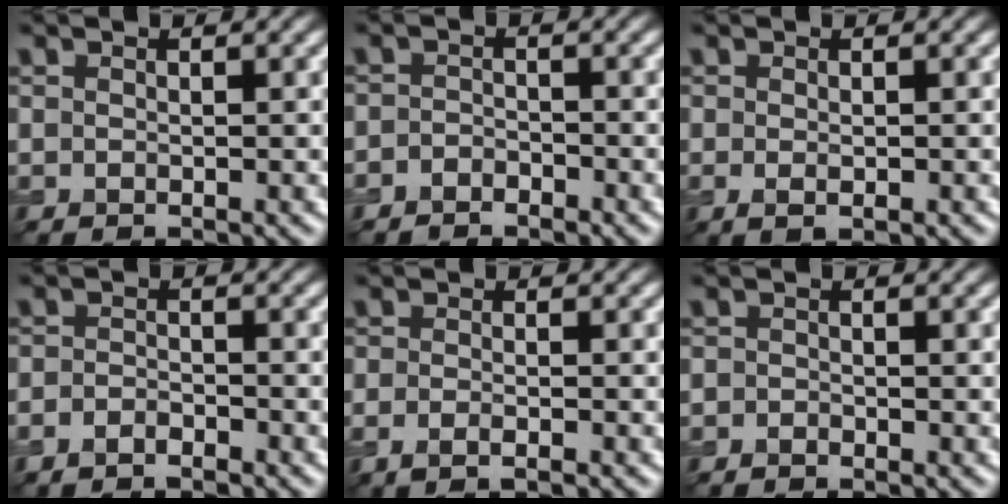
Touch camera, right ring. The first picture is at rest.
{"total": 1.4, "force": [-1.3, 0.5, 0.0], "torque": [0.002, 0.001, -0.032]}
{"total": 1.3, "force": [-0.2, 0.5, 1.2], "torque": [-0.020, -0.004, -0.003]}
{"total": 1.4, "force": [-1.2, 0.5, 0.3], "torque": [-0.005, 0.001, -0.030]}
{"total": 1.3, "force": [-0.8, 0.2, 1.0], "torque": [-0.020, -0.004, -0.017]}
{"total": 0.6, "force": [-0.6, 0.2, -0.2], "torque": [0.004, 0.001, -0.015]}